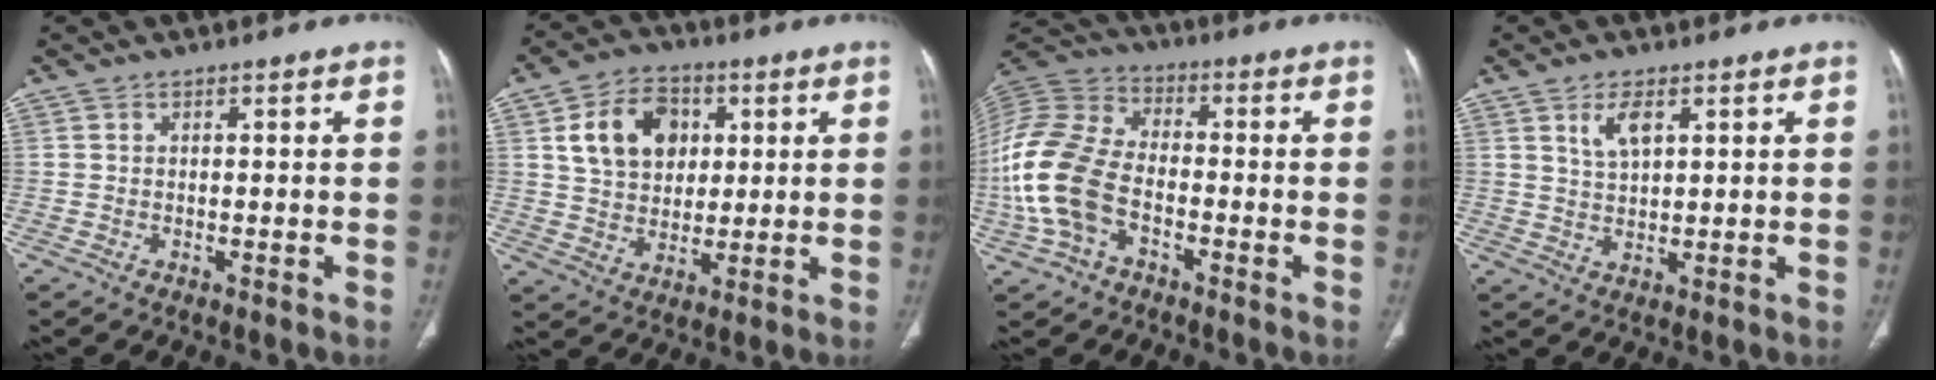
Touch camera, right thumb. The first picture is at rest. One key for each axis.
{"total": 12.3, "fx": 3.7, "fy": 9.2, "fz": 7.3, "tx": -0.093, "ty": -0.002, "tz": 0.066}
{"total": 17.5, "fx": -4.7, "fy": 11.1, "fz": 12.7, "tx": -0.283, "ty": 0.028, "tz": -0.094}
{"total": 3.4, "fx": 1.9, "fy": 1.5, "fz": 2.3, "tx": -0.040, "ty": -0.013, "tz": 0.041}